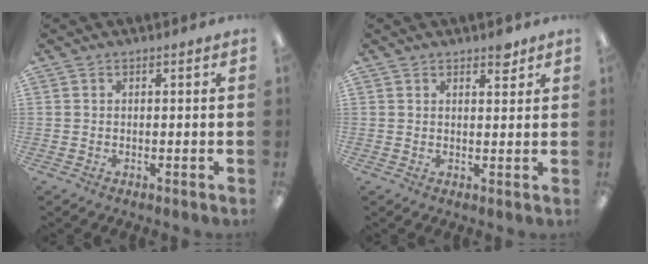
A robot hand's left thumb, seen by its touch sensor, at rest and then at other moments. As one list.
[{"total": 3.0, "force": [2.4, 1.1, 1.3], "torque": [-0.005, -0.013, 0.039]}]